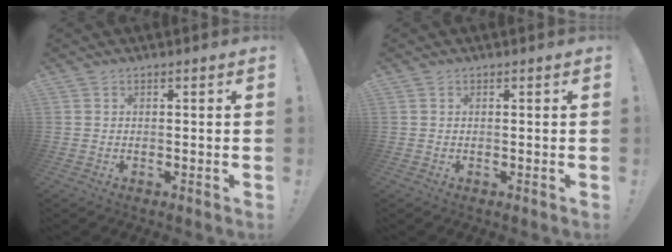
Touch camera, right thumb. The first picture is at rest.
{"total": 0.0}